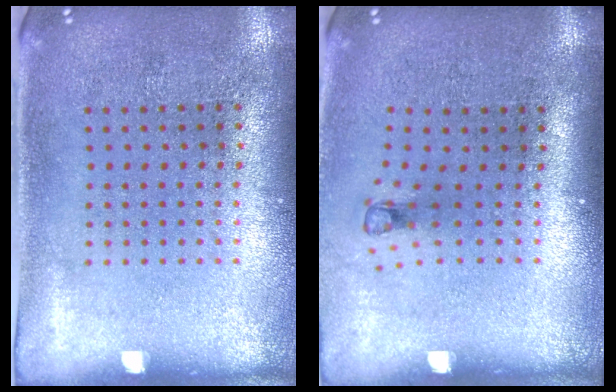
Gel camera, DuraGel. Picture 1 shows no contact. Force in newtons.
{"total": 0.8, "press": 0.4, "slide": 0.7}